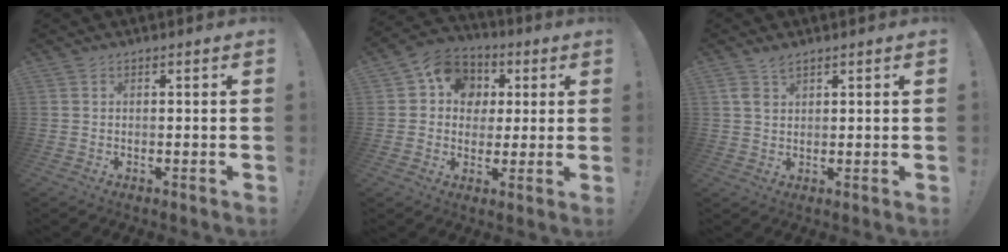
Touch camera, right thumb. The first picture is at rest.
{"total": 11.5, "force": [2.9, 10.1, 4.7], "torque": [-0.061, -0.006, 0.059]}
{"total": 3.8, "force": [2.6, 2.1, 1.8], "torque": [-0.024, -0.010, 0.048]}